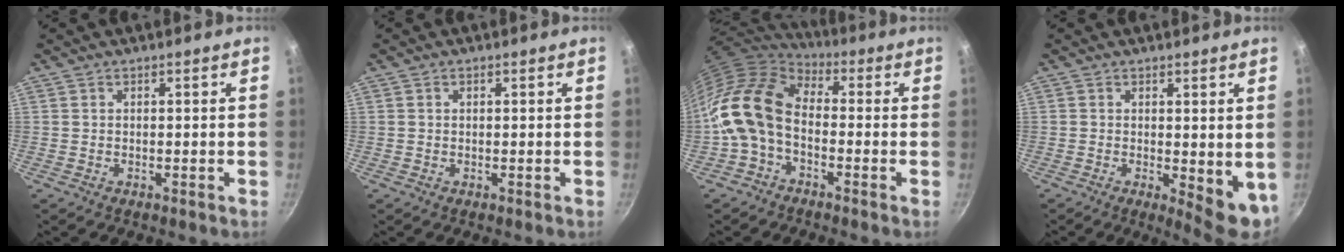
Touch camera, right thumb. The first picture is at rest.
{"total": 0.6, "force": [0.2, 0.5, 0.4], "torque": [-0.005, 0.004, 0.003]}
{"total": 14.0, "force": [-2.5, 9.3, 10.1], "torque": [-0.177, 0.037, -0.068]}
{"total": 6.8, "force": [0.1, 2.7, 6.2], "torque": [-0.070, -0.012, 0.008]}